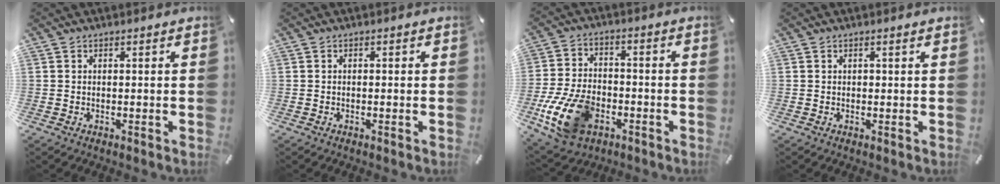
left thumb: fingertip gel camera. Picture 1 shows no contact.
{"total": 0.8, "force": [-0.4, 0.2, 0.7], "torque": [-0.013, 0.000, -0.007]}
{"total": 14.7, "force": [-5.8, 9.5, 9.6], "torque": [-0.202, 0.029, -0.097]}
{"total": 0.6, "force": [0.2, 0.2, 0.5], "torque": [-0.010, 0.001, 0.002]}